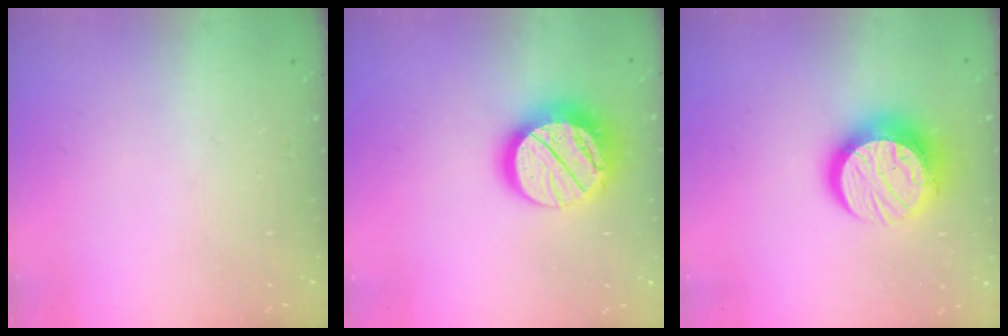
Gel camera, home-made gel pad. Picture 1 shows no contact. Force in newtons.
{"total": 19.2, "press": 19.1, "slide": 1.4}
{"total": 14.3, "press": 14.2, "slide": 1.6}